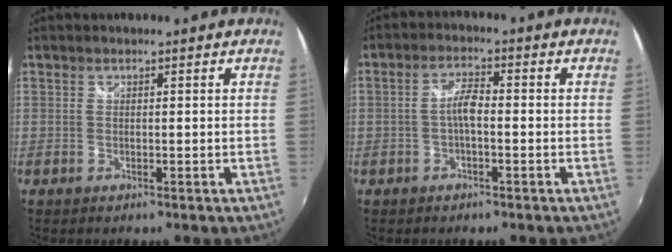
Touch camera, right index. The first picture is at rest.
{"total": 3.3, "force": [-1.0, 1.0, 3.0], "torque": [-0.061, 0.010, -0.020]}